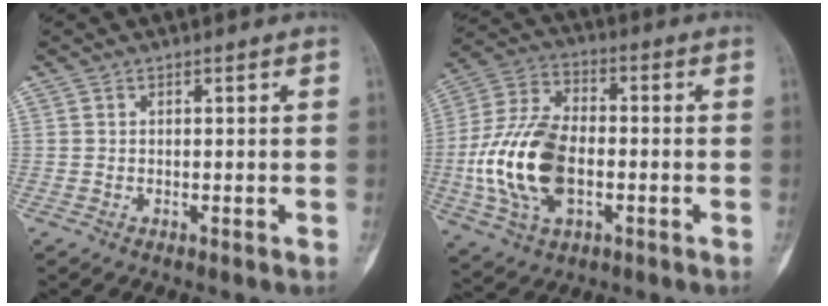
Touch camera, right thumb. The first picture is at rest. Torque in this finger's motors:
{"motor_torque": [2.35, 2.28, 1.45, -0.55, 0.24]}